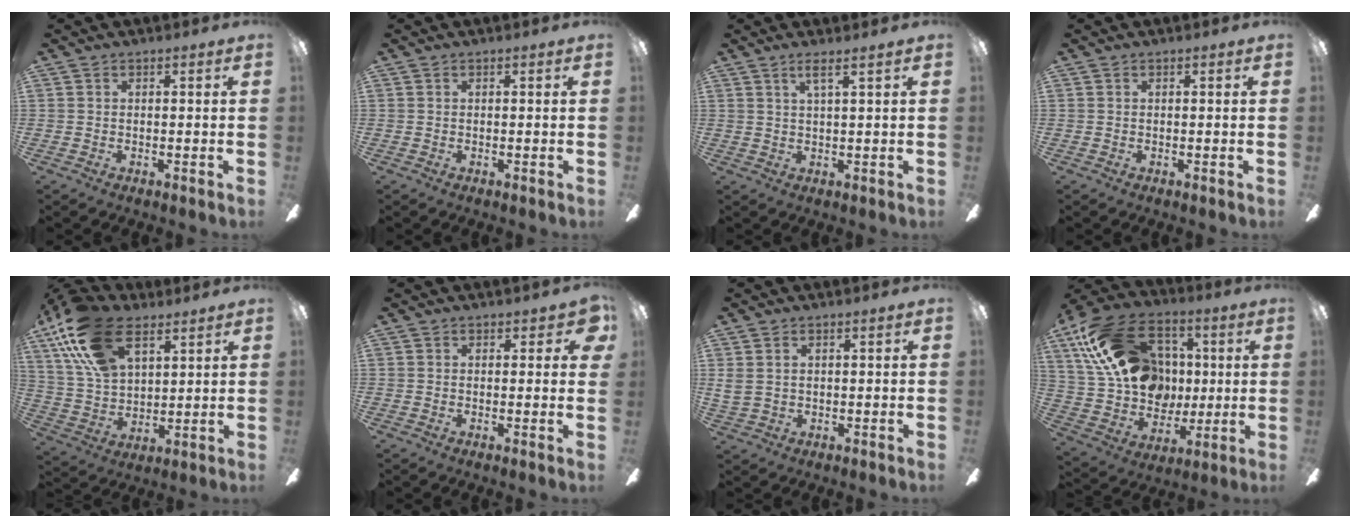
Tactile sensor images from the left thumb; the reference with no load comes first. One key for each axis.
{"total": 0.0}
{"total": 3.2, "fx": 2.2, "fy": -0.2, "fz": 2.4, "tx": -0.053, "ty": -0.001, "tz": 0.036}
{"total": 0.0}
{"total": 20.4, "fx": 11.2, "fy": 11.1, "fz": 12.9, "tx": -0.268, "ty": -0.034, "tz": 0.204}
{"total": 3.4, "fx": 1.7, "fy": 1.7, "fz": 2.4, "tx": -0.016, "ty": -0.006, "tz": 0.025}
{"total": 2.7, "fx": 1.3, "fy": 1.8, "fz": 1.6, "tx": -0.034, "ty": 0.004, "tz": 0.023}
{"total": 25.0, "fx": 7.1, "fy": 18.5, "fz": 15.3, "tx": -0.279, "ty": 0.003, "tz": 0.139}